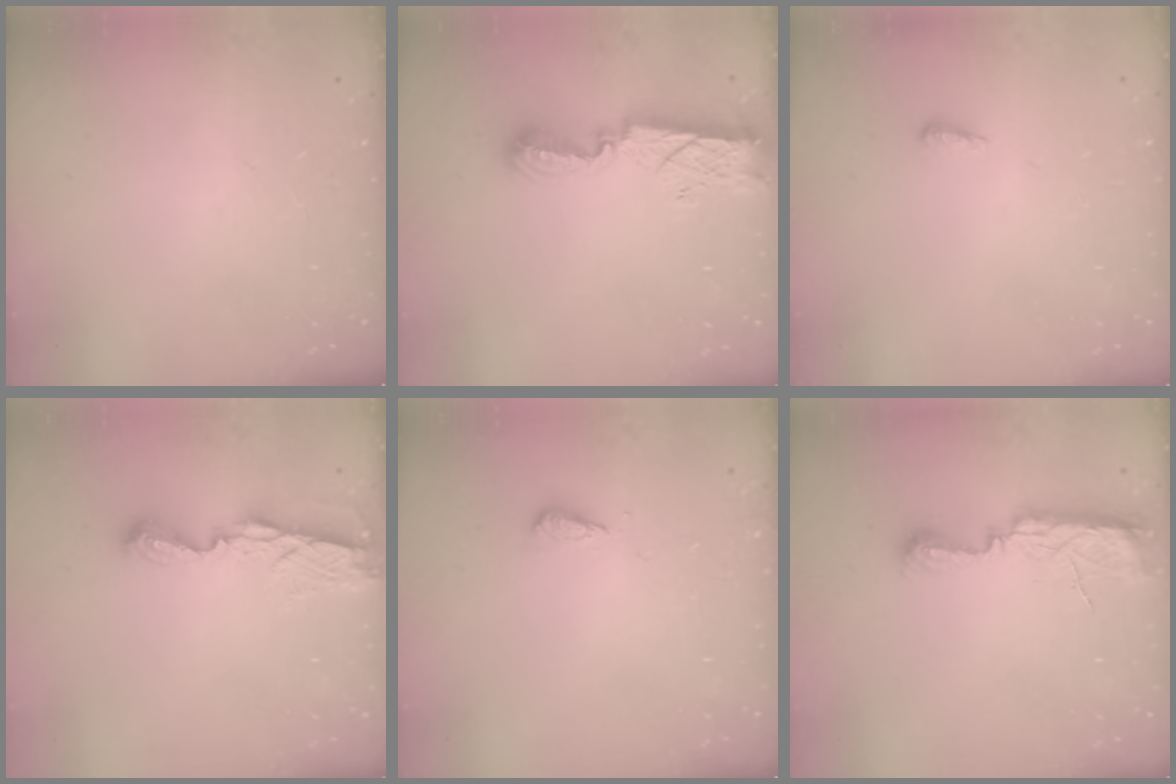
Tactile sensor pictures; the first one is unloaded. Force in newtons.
{"total": 9.0, "press": 8.9, "slide": 0.8}
{"total": 5.7, "press": 5.2, "slide": 2.4}
{"total": 6.8, "press": 6.8, "slide": 0.1}
{"total": 3.0, "press": 3.0, "slide": 0.1}
{"total": 10.2, "press": 8.9, "slide": 5.1}